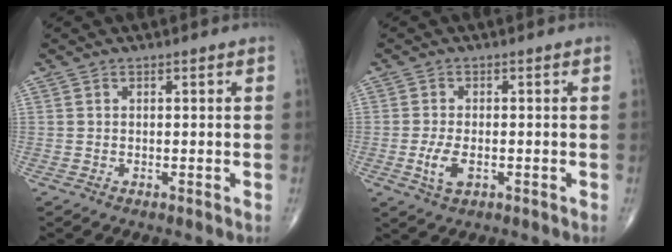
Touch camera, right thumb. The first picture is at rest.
{"total": 4.2, "force": [-1.1, 2.2, 3.4], "torque": [-0.069, 0.000, -0.017]}